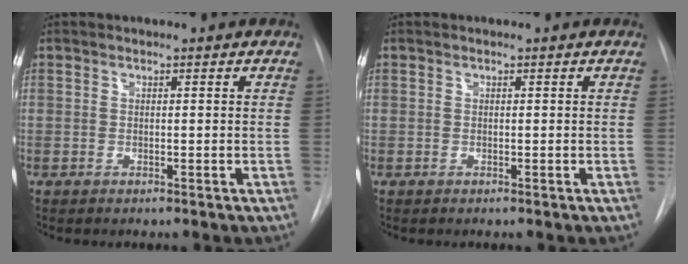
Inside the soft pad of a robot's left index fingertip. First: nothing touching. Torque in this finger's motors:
{"motor_torque": [-0.02, -0.01, 0.00, -0.13]}